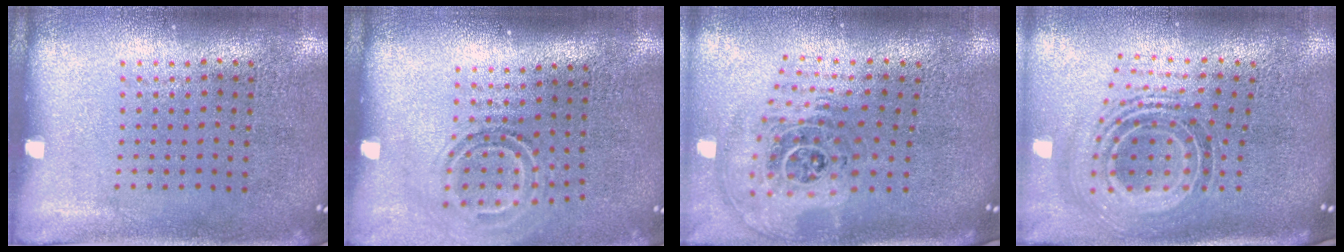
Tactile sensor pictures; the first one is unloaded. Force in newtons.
{"total": 1.7, "press": 1.1, "slide": 1.2}
{"total": 2.1, "press": 1.6, "slide": 1.4}
{"total": 1.8, "press": 1.3, "slide": 1.2}